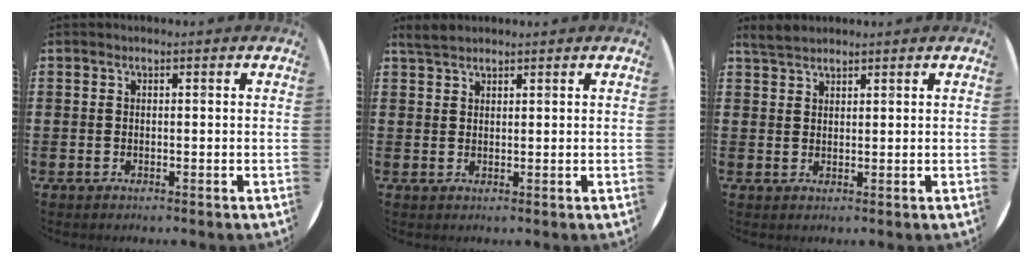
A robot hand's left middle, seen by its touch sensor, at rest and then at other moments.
{"total": 2.2, "force": [2.0, 0.6, 0.5], "torque": [-0.006, 0.003, 0.037]}
{"total": 2.5, "force": [2.3, 0.8, 0.6], "torque": [-0.015, 0.006, 0.044]}